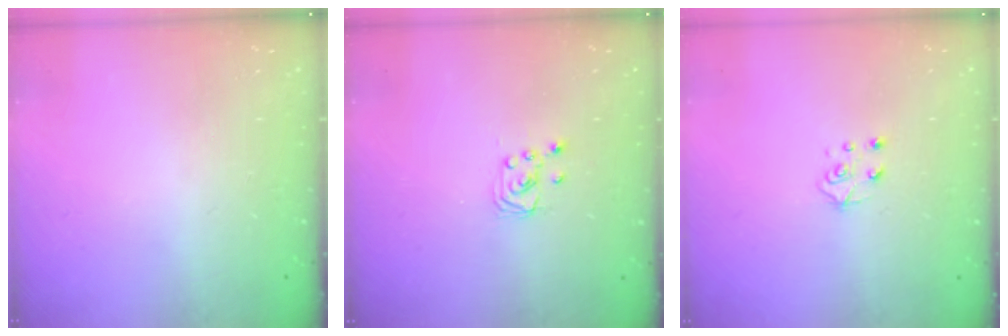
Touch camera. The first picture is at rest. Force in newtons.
{"total": 2.3, "press": 2.2, "slide": 0.3}
{"total": 4.3, "press": 4.3, "slide": 0.5}